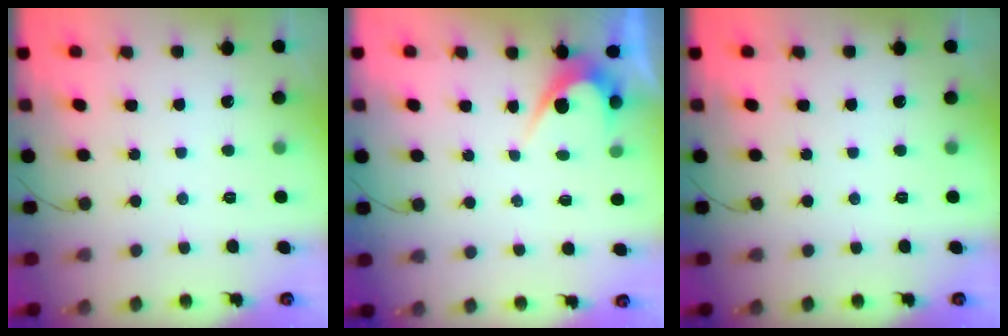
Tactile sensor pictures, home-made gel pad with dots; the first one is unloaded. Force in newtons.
{"total": 3.9, "press": 3.9, "slide": 0.3}
{"total": 0.0}